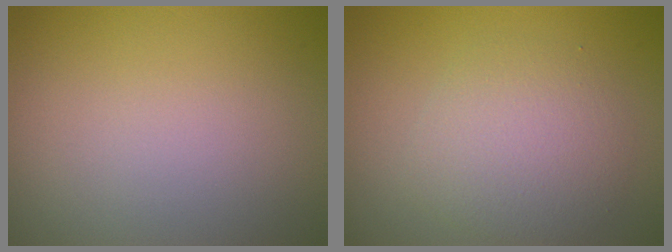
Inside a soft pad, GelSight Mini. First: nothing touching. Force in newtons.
{"total": 3.6, "press": 3.6, "slide": 0.0}